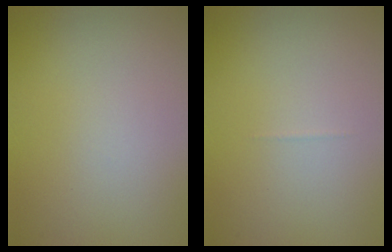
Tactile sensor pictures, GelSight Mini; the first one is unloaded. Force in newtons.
{"total": 0.0}